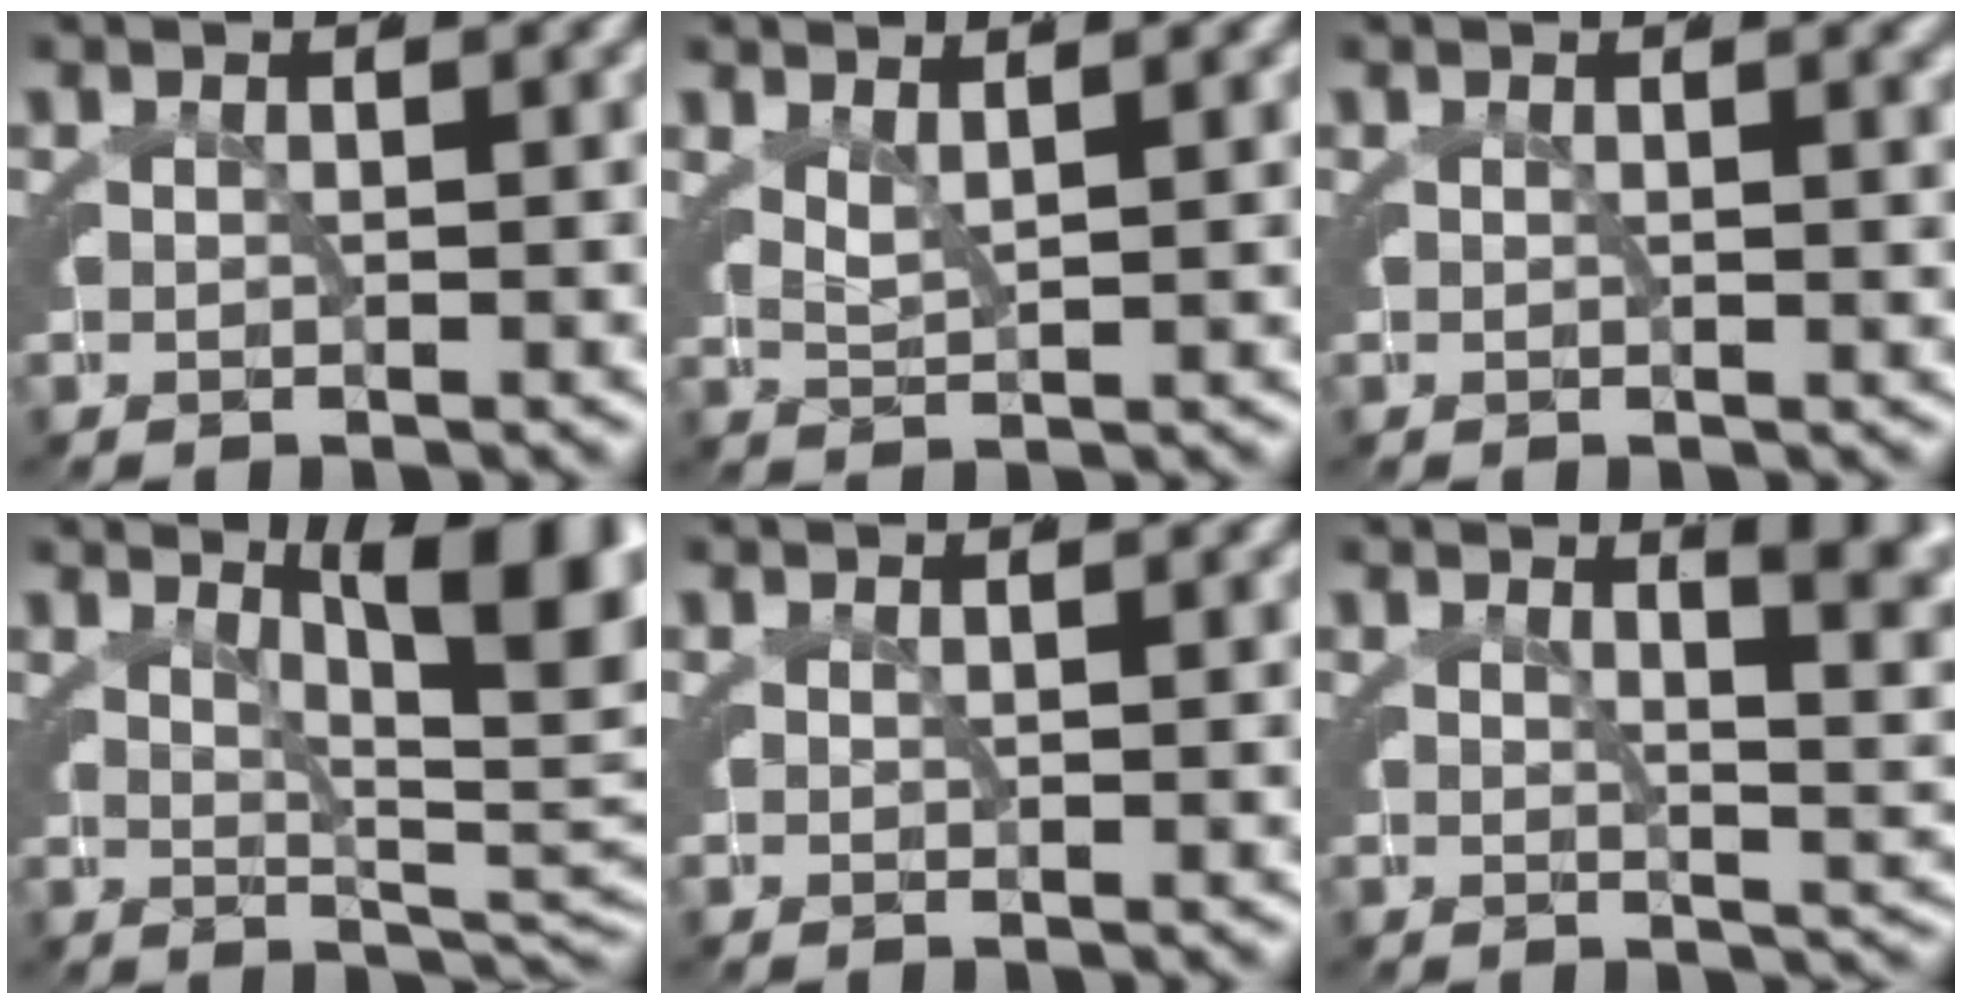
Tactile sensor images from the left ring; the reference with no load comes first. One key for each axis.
{"total": 2.2, "fx": 1.8, "fy": 0.3, "fz": 1.3, "tx": -0.025, "ty": -0.005, "tz": 0.036}
{"total": 0.7, "fx": 0.4, "fy": -0.1, "fz": 0.6, "tx": -0.010, "ty": -0.002, "tz": 0.006}
{"total": 9.3, "fx": 3.1, "fy": 3.0, "fz": 8.3, "tx": -0.082, "ty": 0.001, "tz": 0.045}
{"total": 0.0}
{"total": 6.2, "fx": 2.4, "fy": 1.6, "fz": 5.5, "tx": -0.041, "ty": 0.001, "tz": 0.032}